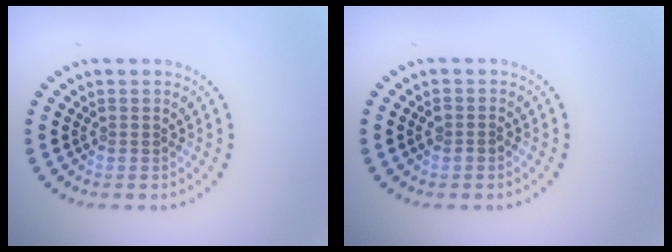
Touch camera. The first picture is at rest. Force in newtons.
{"total": 1.0, "press": 0.9, "slide": 0.4}